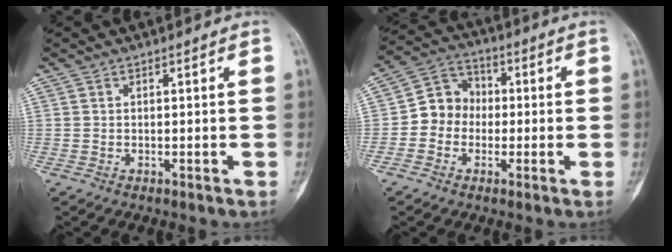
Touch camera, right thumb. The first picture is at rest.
{"total": 8.0, "force": [-1.1, 7.2, 3.3], "torque": [-0.024, 0.030, -0.036]}